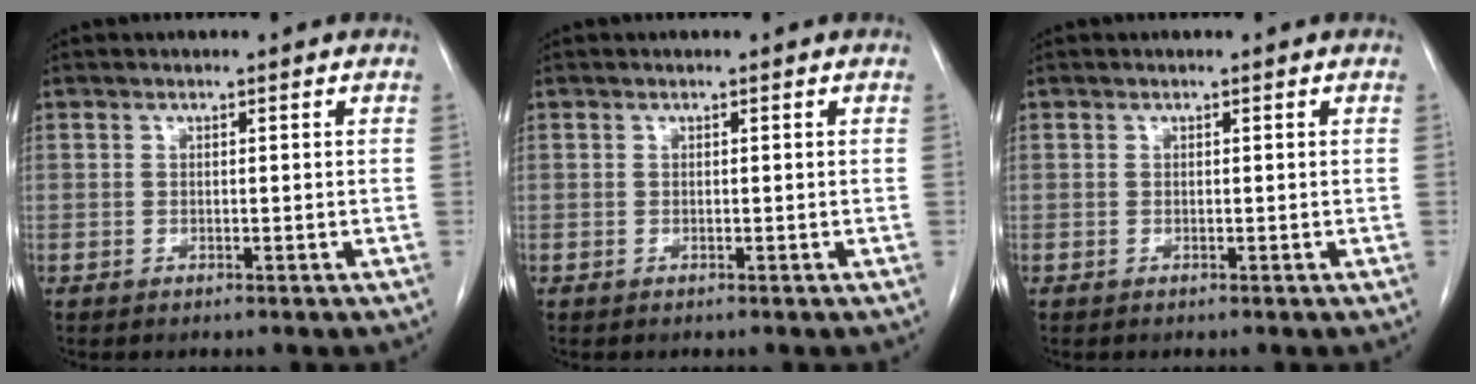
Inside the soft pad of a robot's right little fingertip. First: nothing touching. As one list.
[{"total": 0.0}, {"total": 0.0}]